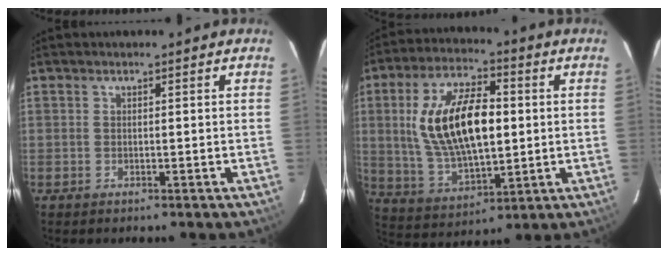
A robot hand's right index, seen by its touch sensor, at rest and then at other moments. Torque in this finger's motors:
{"motor_torque": [0.82, 0.16, 1.05, 0.21]}